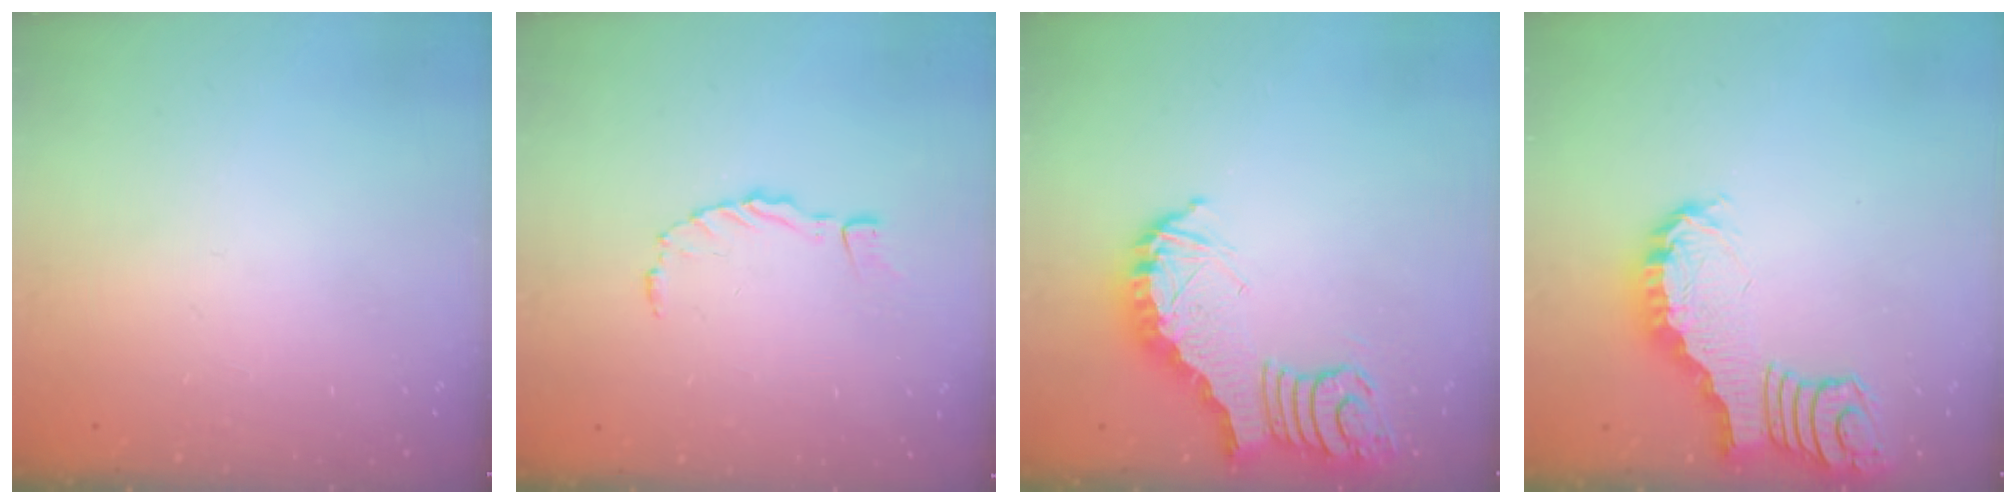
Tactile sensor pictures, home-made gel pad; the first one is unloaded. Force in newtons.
{"total": 0.0}
{"total": 4.9, "press": 4.8, "slide": 0.9}
{"total": 3.2, "press": 3.2, "slide": 0.2}